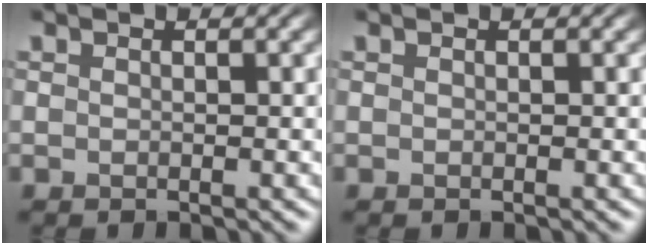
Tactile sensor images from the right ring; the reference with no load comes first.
{"total": 0.0}